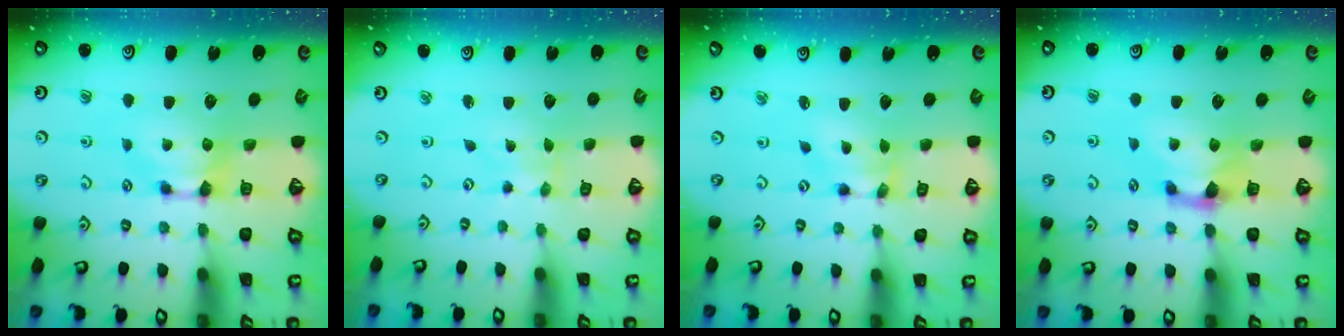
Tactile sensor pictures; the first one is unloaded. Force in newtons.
{"total": 5.3, "press": 5.3, "slide": 0.7}
{"total": 2.1, "press": 1.4, "slide": 1.5}
{"total": 1.3, "press": 0.5, "slide": 1.2}